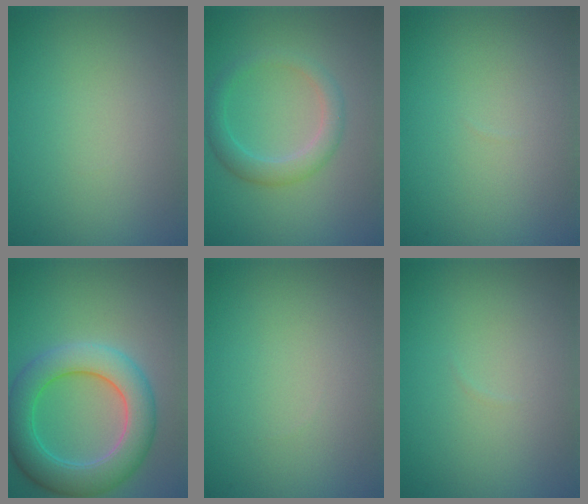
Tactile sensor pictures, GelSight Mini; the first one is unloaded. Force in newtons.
{"total": 2.7, "press": 2.7, "slide": 0.1}
{"total": 0.0}
{"total": 6.8, "press": 6.8, "slide": 0.3}
{"total": 0.0}
{"total": 0.0}